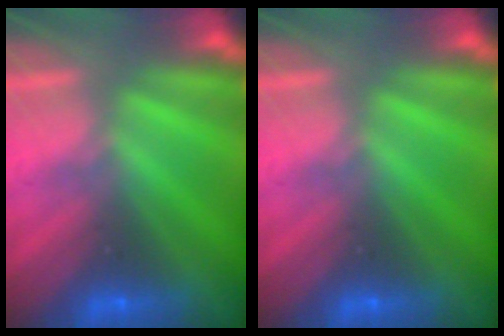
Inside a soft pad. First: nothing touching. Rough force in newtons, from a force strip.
{"total": 0.0}